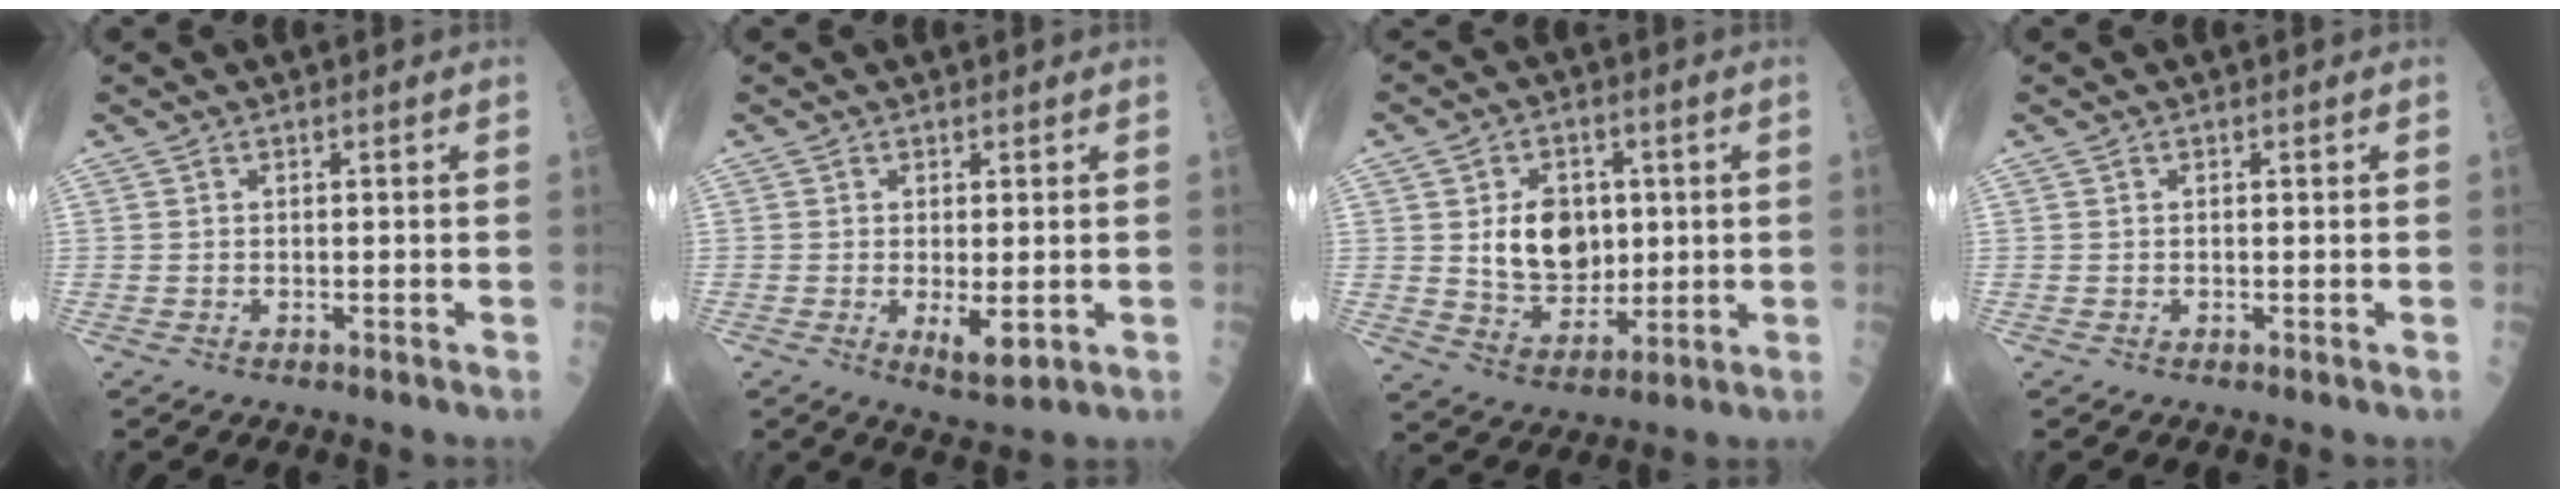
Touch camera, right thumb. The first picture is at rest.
{"total": 4.6, "force": [-0.6, 1.8, 4.2], "torque": [-0.062, -0.012, -0.002]}
{"total": 11.1, "force": [1.7, 8.1, 7.4], "torque": [-0.078, -0.012, 0.039]}
{"total": 0.0}